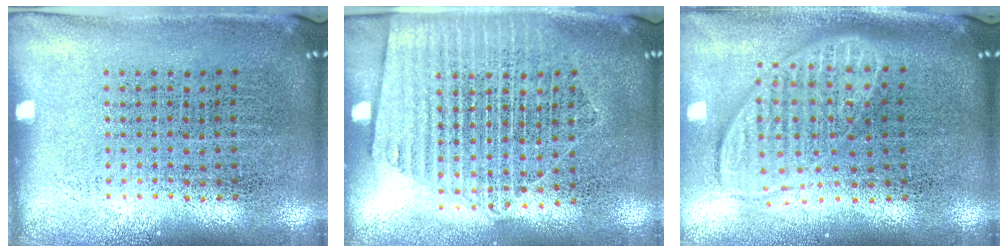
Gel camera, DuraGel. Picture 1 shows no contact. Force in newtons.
{"total": 1.7, "press": 1.5, "slide": 0.8}
{"total": 1.9, "press": 1.5, "slide": 1.2}